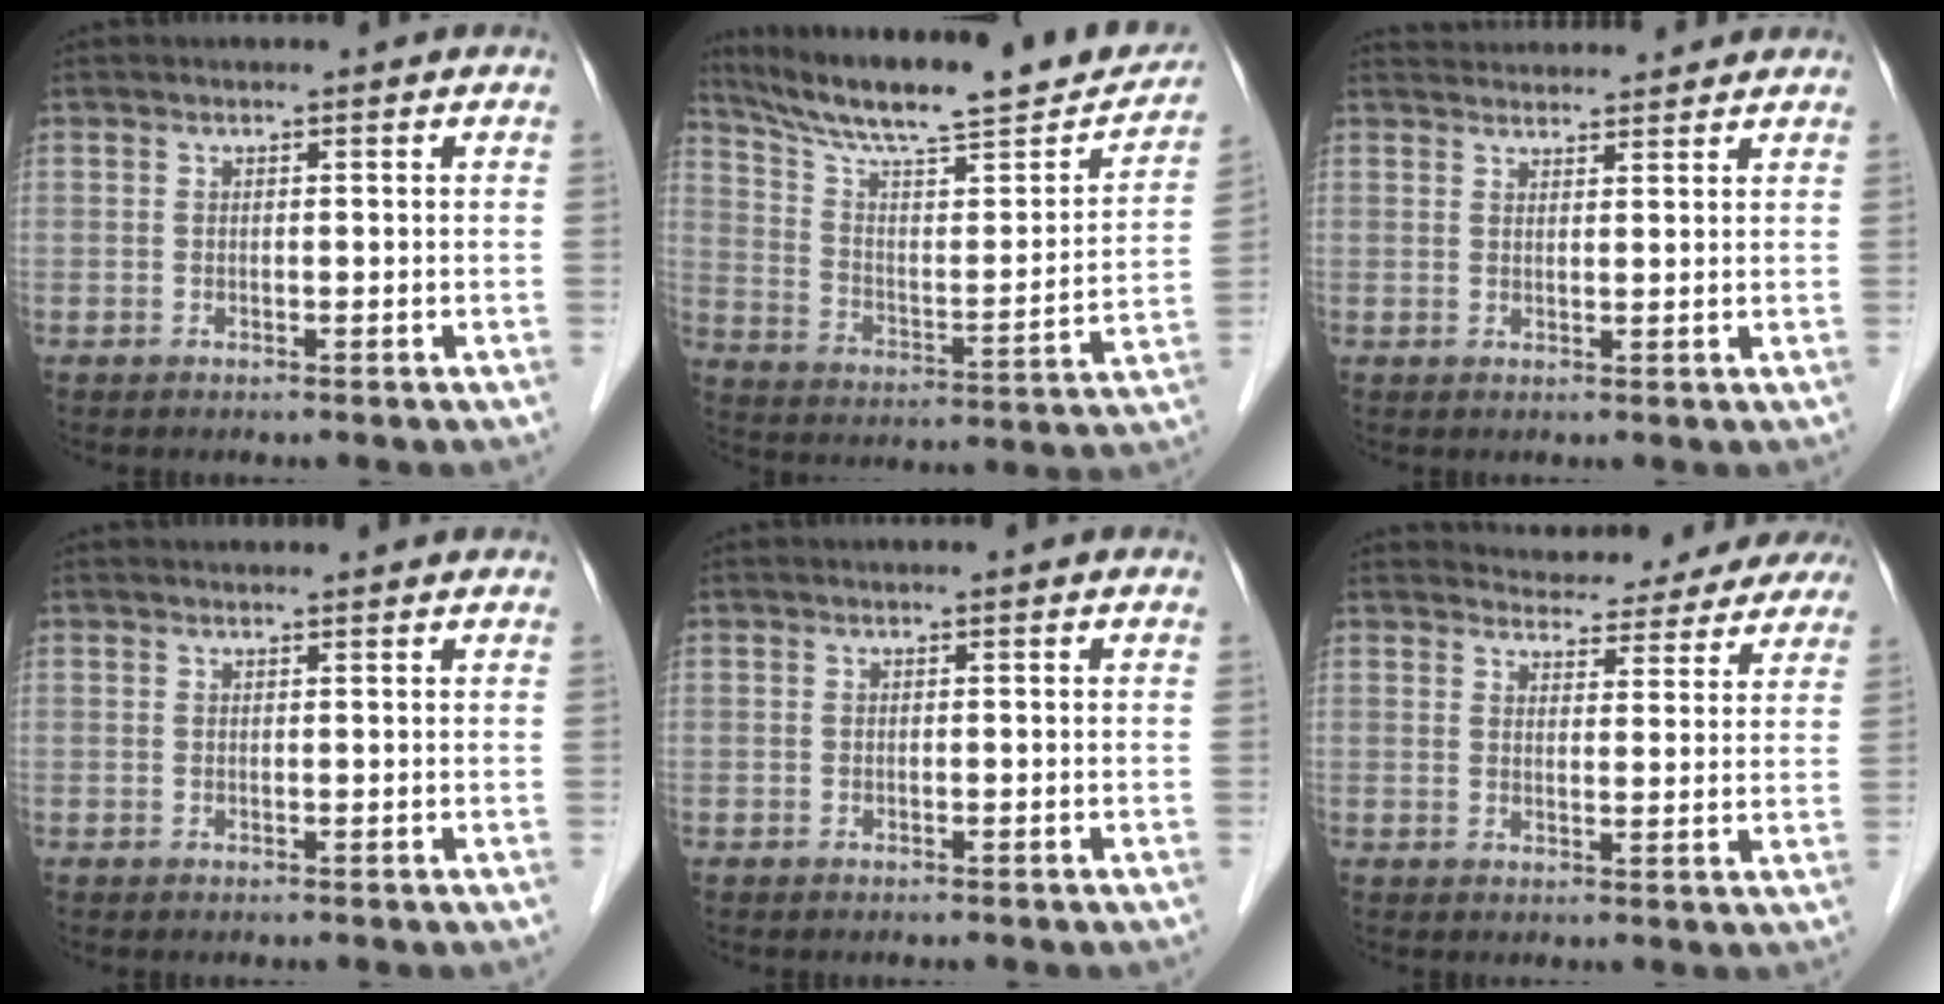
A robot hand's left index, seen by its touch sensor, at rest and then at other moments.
{"total": 23.3, "force": [20.1, 3.2, 11.4], "torque": [-0.181, -0.011, 0.297]}
{"total": 7.1, "force": [6.9, 1.0, 1.1], "torque": [-0.016, 0.029, 0.094]}
{"total": 2.2, "force": [2.2, 0.1, 0.4], "torque": [-0.008, 0.013, 0.026]}
{"total": 0.0}
{"total": 12.5, "force": [12.0, 3.3, 1.6], "torque": [0.004, -0.007, 0.125]}